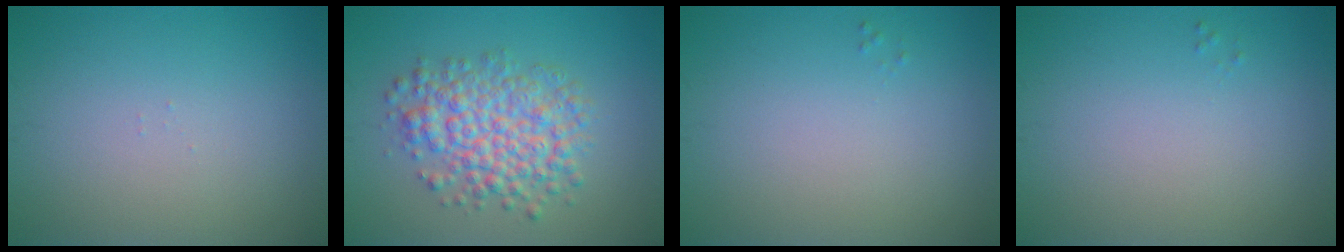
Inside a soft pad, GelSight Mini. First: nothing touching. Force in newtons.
{"total": 5.9, "press": 5.9, "slide": 0.1}
{"total": 0.0}
{"total": 0.0}